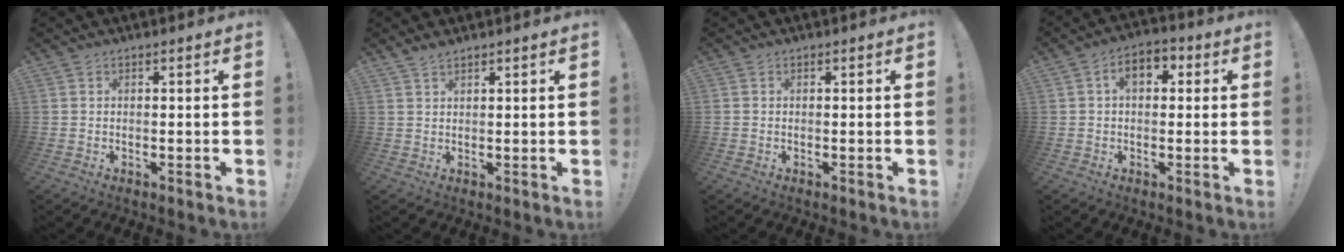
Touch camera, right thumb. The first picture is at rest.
{"total": 2.1, "force": [1.9, 0.4, 0.8], "torque": [-0.013, -0.013, 0.033]}
{"total": 0.0}
{"total": 6.8, "force": [1.8, 4.5, 4.8], "torque": [-0.071, 0.005, 0.030]}